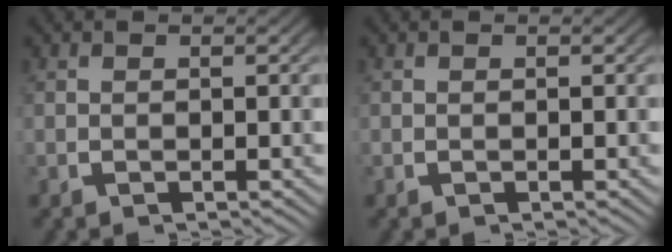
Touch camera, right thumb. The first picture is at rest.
{"total": 0.0}